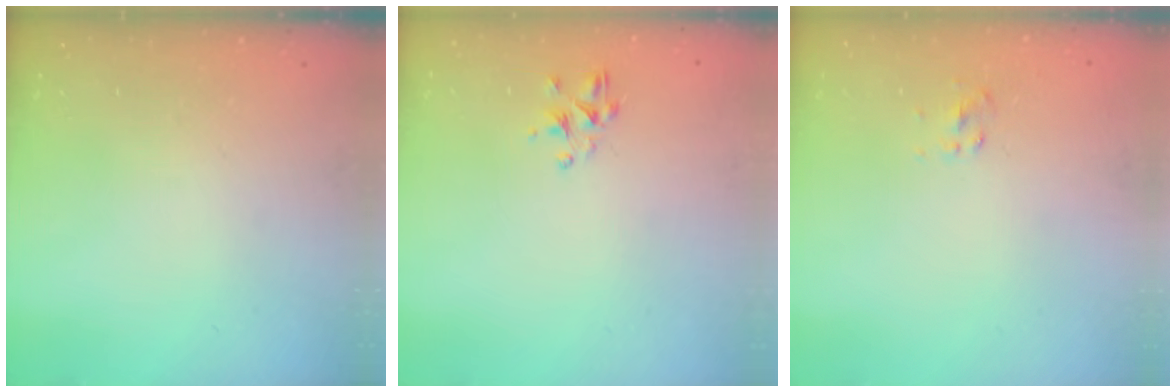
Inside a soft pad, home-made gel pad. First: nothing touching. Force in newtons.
{"total": 2.8, "press": 2.7, "slide": 0.8}
{"total": 2.6, "press": 2.4, "slide": 0.9}